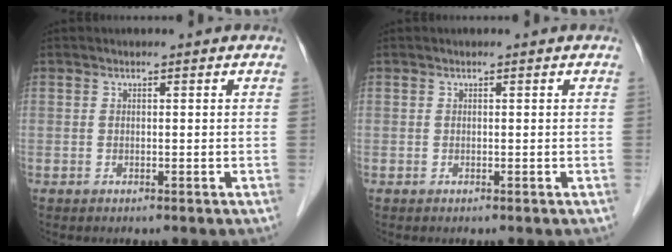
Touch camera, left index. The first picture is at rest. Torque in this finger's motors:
{"motor_torque": [-0.02, -0.02, 0.00, 0.00]}